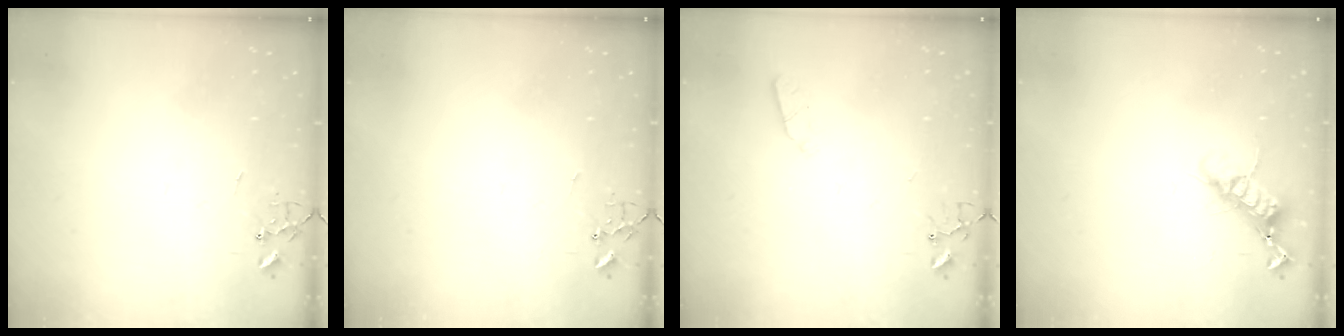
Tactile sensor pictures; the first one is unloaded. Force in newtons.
{"total": 0.0}
{"total": 3.5, "press": 3.4, "slide": 0.5}
{"total": 11.9, "press": 11.8, "slide": 0.9}